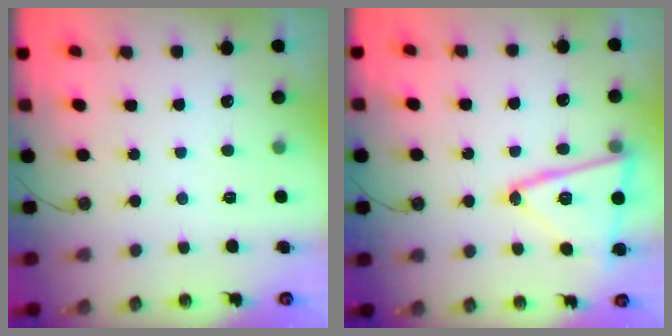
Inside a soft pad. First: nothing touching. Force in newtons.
{"total": 16.7, "press": 16.7, "slide": 1.1}